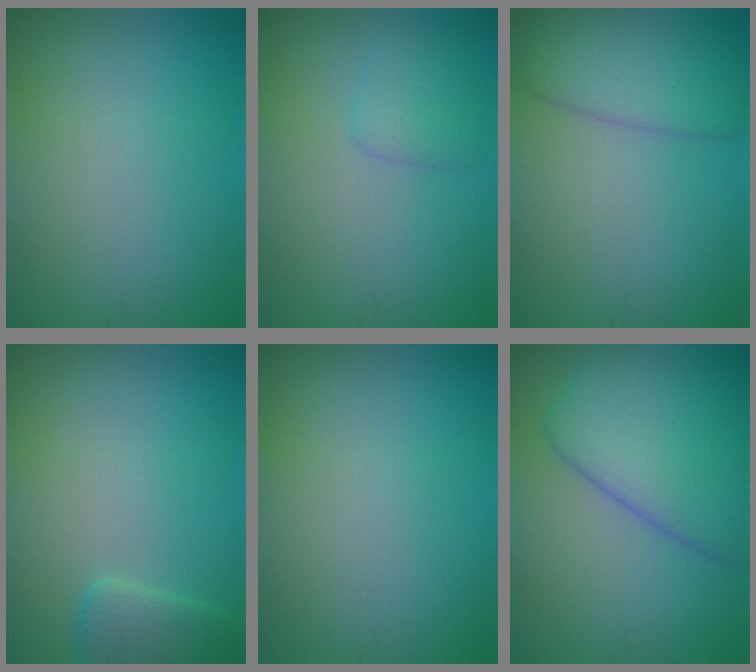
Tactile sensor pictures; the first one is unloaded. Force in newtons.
{"total": 1.8, "press": 1.8, "slide": 0.1}
{"total": 4.3, "press": 4.3, "slide": 0.2}
{"total": 2.4, "press": 2.4, "slide": 0.2}
{"total": 0.0}
{"total": 7.8, "press": 7.8, "slide": 0.5}